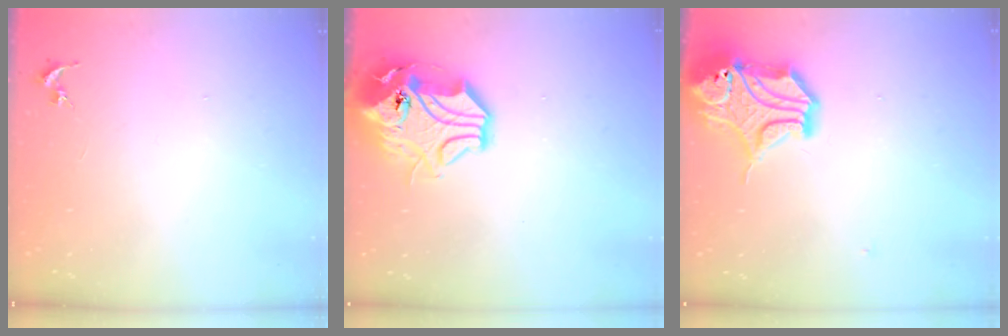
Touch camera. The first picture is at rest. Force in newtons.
{"total": 17.8, "press": 17.5, "slide": 2.8}
{"total": 16.6, "press": 16.5, "slide": 2.1}